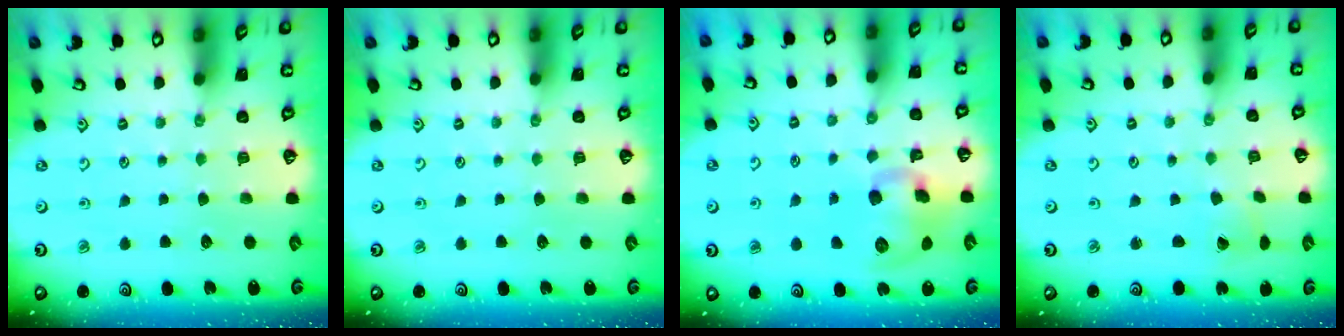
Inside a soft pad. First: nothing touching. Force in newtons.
{"total": 0.0}
{"total": 12.2, "press": 12.0, "slide": 2.2}
{"total": 1.8, "press": 1.8, "slide": 0.1}